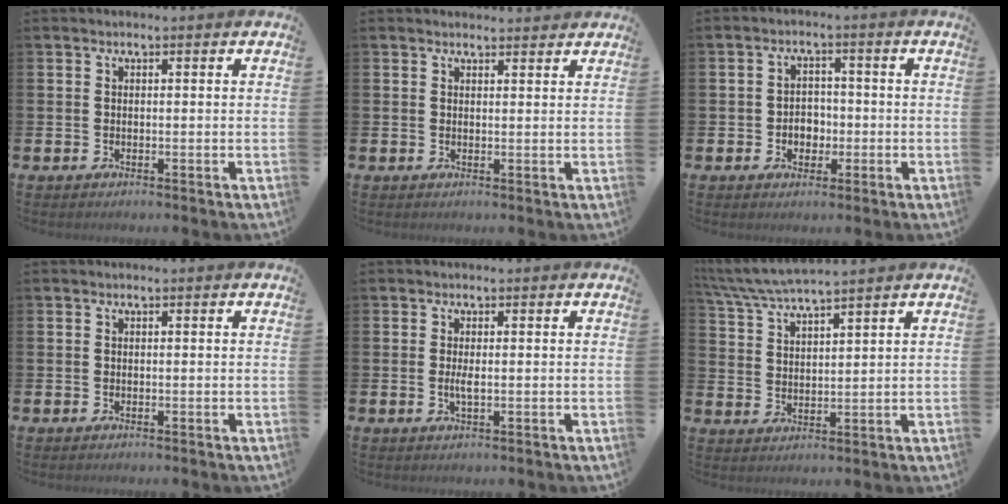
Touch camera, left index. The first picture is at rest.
{"total": 1.6, "force": [1.6, 0.2, -0.1], "torque": [0.009, -0.008, 0.027]}
{"total": 2.9, "force": [-0.8, 2.5, 1.3], "torque": [-0.023, 0.004, -0.022]}
{"total": 0.0}
{"total": 1.6, "force": [-0.1, 0.4, 1.5], "torque": [-0.028, -0.001, -0.003]}
{"total": 5.2, "force": [5.0, -0.1, 1.4], "torque": [-0.052, -0.025, 0.090]}